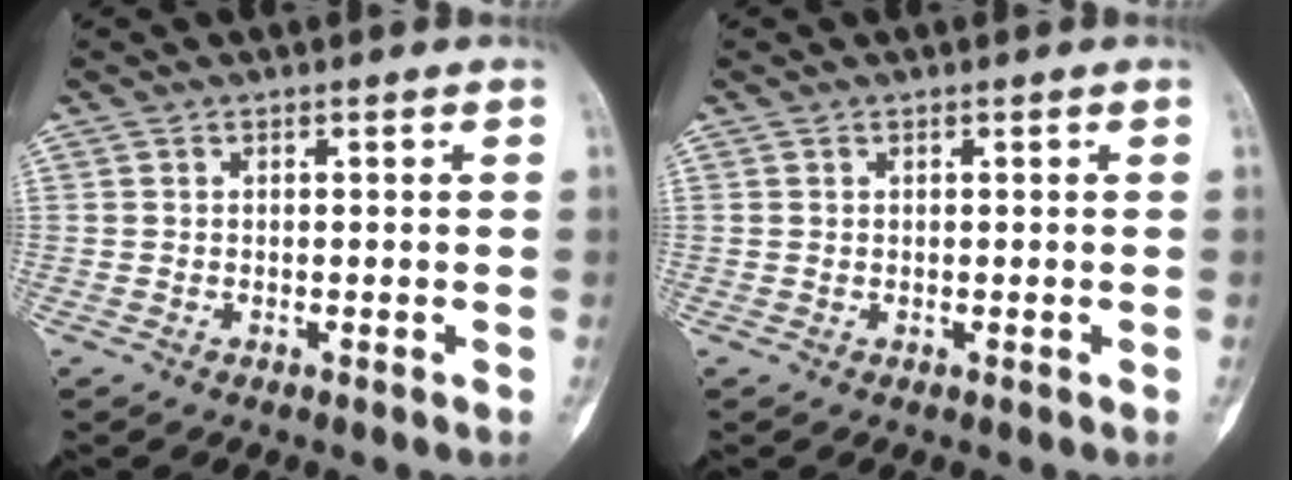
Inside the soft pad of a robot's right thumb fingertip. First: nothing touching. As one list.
[{"total": 0.0}]